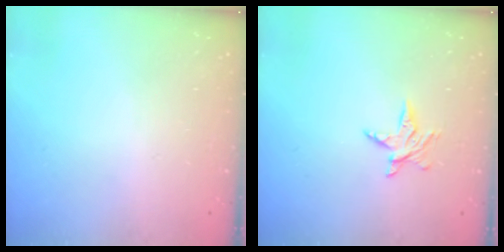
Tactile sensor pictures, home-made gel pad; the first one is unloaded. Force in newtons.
{"total": 4.9, "press": 4.9, "slide": 0.5}